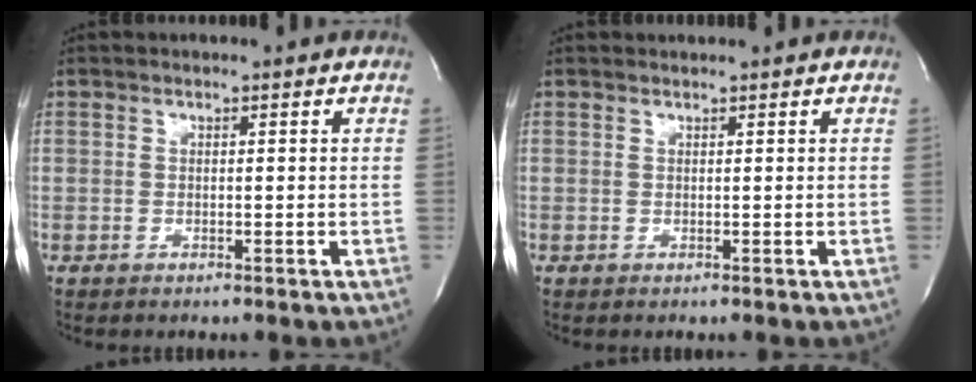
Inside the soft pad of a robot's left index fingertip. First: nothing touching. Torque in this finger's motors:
{"motor_torque": [0.06, -0.11, 0.01, -0.01]}